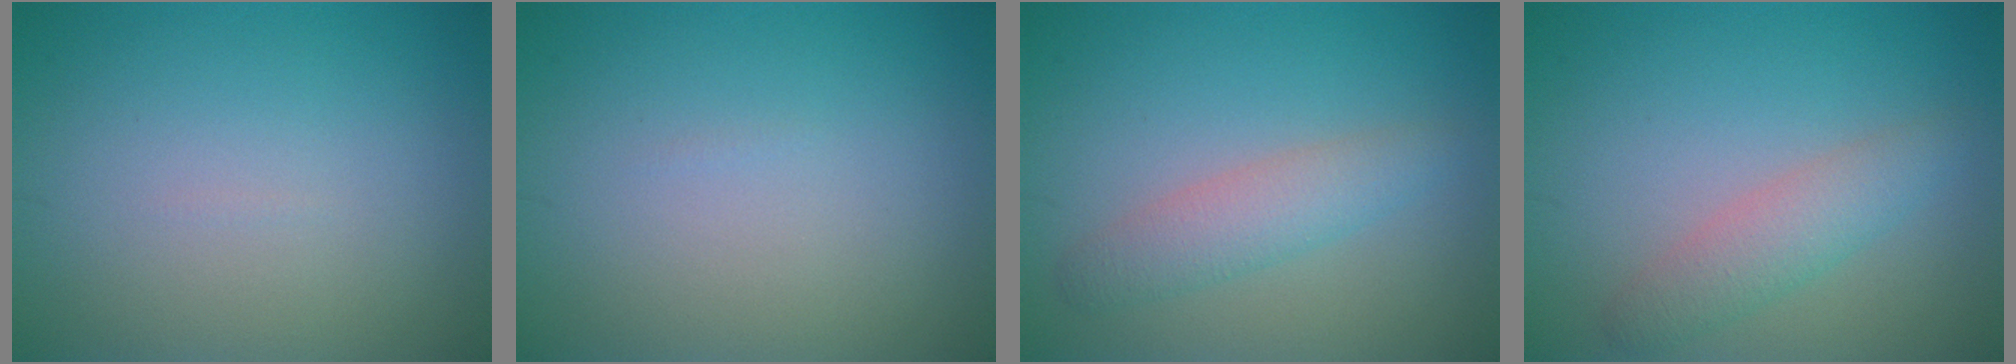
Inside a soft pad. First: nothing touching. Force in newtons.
{"total": 0.0}
{"total": 2.8, "press": 2.8, "slide": 0.0}
{"total": 2.7, "press": 2.7, "slide": 0.1}